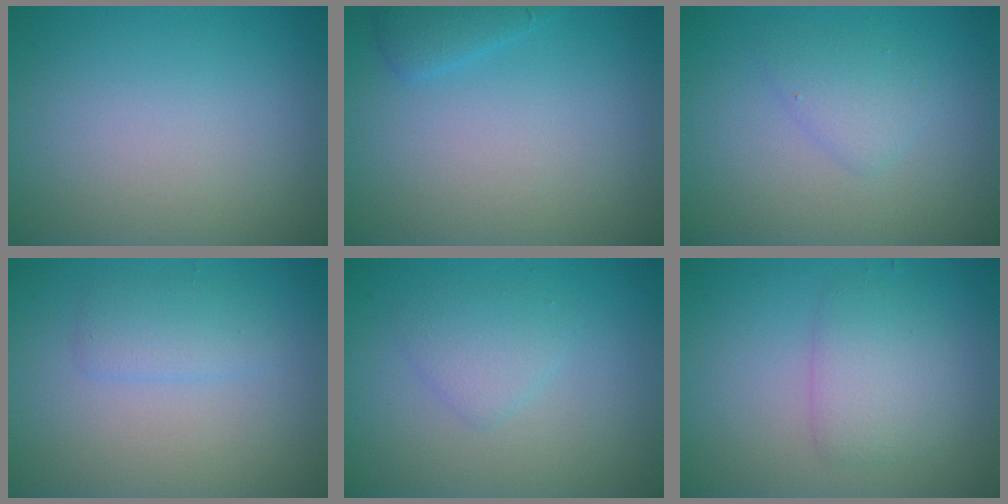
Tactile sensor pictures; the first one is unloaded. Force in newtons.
{"total": 1.4, "press": 1.4, "slide": 0.1}
{"total": 1.7, "press": 1.7, "slide": 0.1}
{"total": 1.9, "press": 1.9, "slide": 0.1}
{"total": 1.9, "press": 1.9, "slide": 0.2}
{"total": 2.9, "press": 2.9, "slide": 0.1}